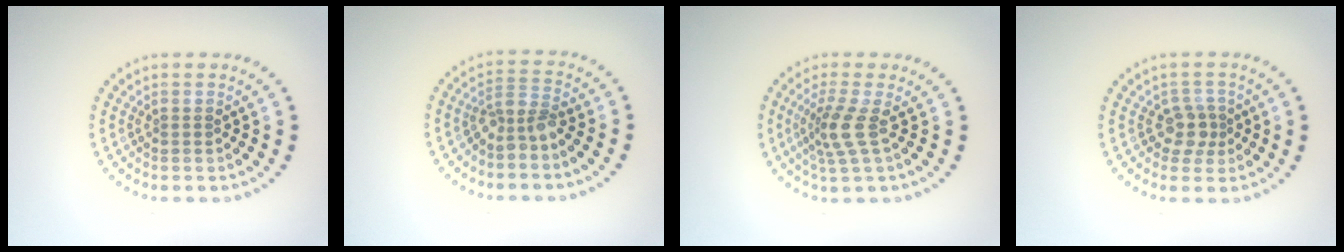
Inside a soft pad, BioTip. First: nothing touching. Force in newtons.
{"total": 2.4, "press": 2.0, "slide": 1.4}
{"total": 2.9, "press": 2.1, "slide": 2.0}
{"total": 2.2, "press": 1.8, "slide": 1.3}